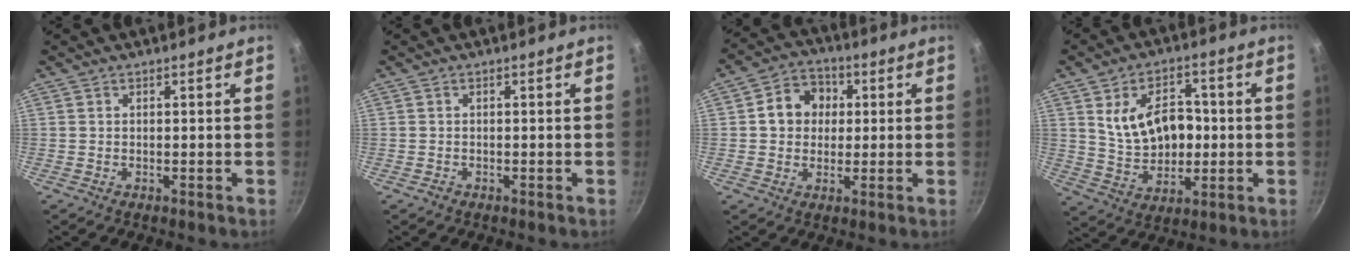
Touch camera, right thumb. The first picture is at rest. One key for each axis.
{"total": 0.7, "fx": -0.4, "fy": 0.6, "fz": 0.1, "tx": -0.002, "ty": 0.003, "tz": -0.006}
{"total": 8.5, "fx": 1.4, "fy": 7.4, "fz": 4.1, "tx": -0.029, "ty": 0.011, "tz": 0.009}
{"total": 13.0, "fx": 1.5, "fy": 8.9, "fz": 9.4, "tx": -0.120, "ty": -0.002, "tz": 0.038}